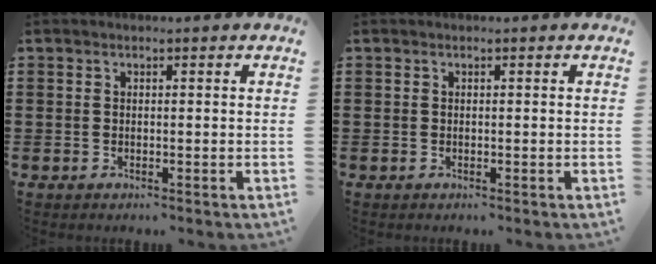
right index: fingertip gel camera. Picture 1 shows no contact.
{"total": 0.0}